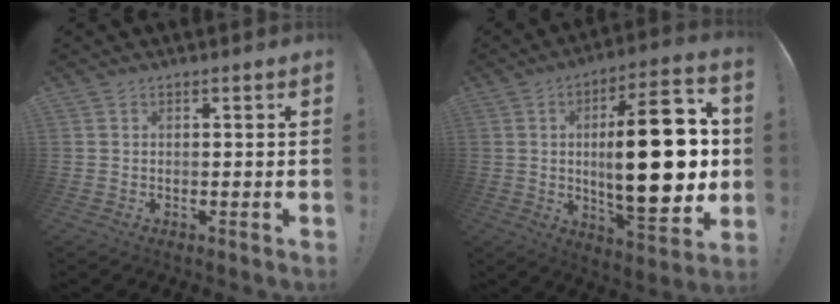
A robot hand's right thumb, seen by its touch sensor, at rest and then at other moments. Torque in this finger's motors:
{"motor_torque": [2.54, 2.47, 2.76, 0.00, 0.73]}